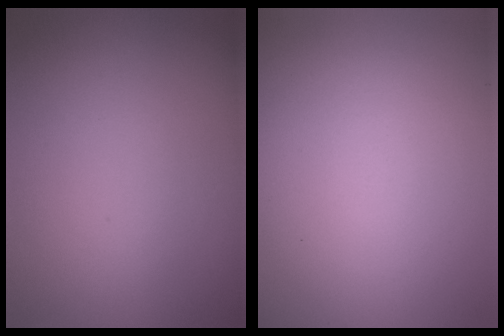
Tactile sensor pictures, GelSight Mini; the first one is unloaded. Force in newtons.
{"total": 0.0}